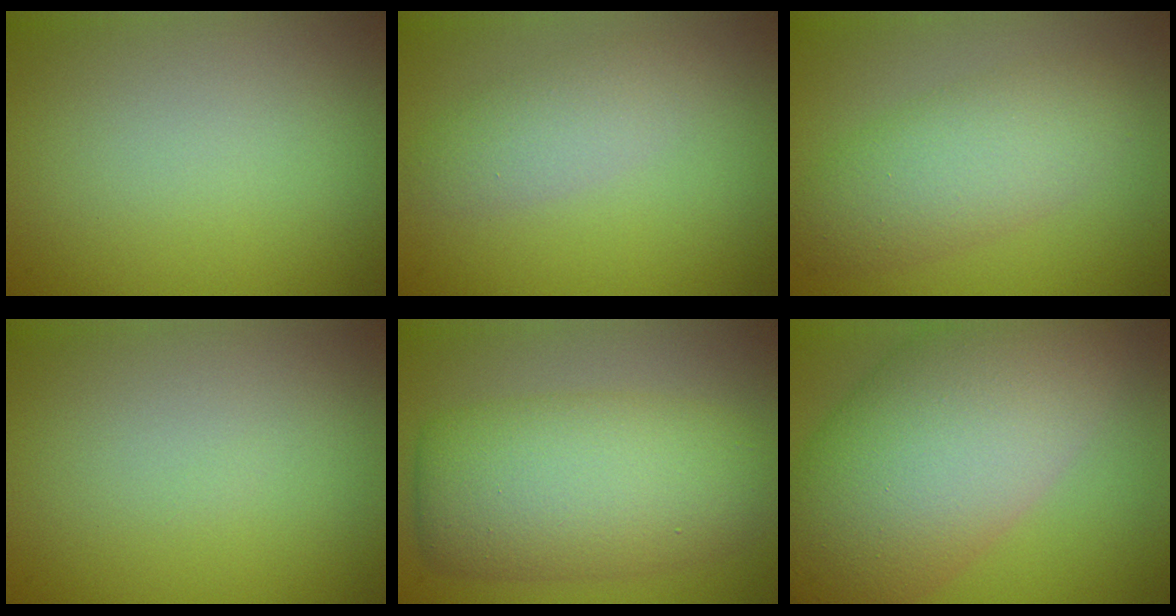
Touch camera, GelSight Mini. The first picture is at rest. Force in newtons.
{"total": 2.4, "press": 2.4, "slide": 0.1}
{"total": 4.6, "press": 4.6, "slide": 0.2}
{"total": 0.0}
{"total": 8.3, "press": 8.3, "slide": 0.4}
{"total": 12.9, "press": 12.9, "slide": 0.5}